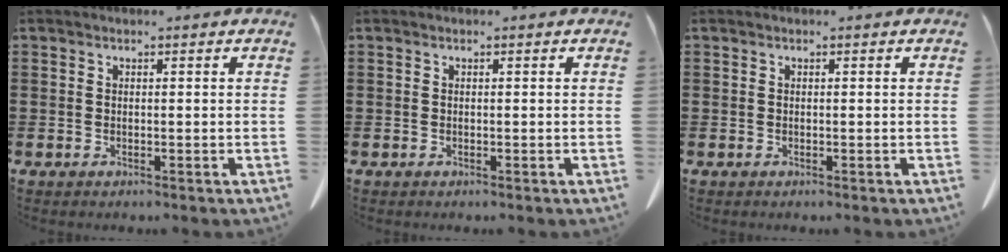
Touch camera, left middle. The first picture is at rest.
{"total": 0.0}
{"total": 0.0}